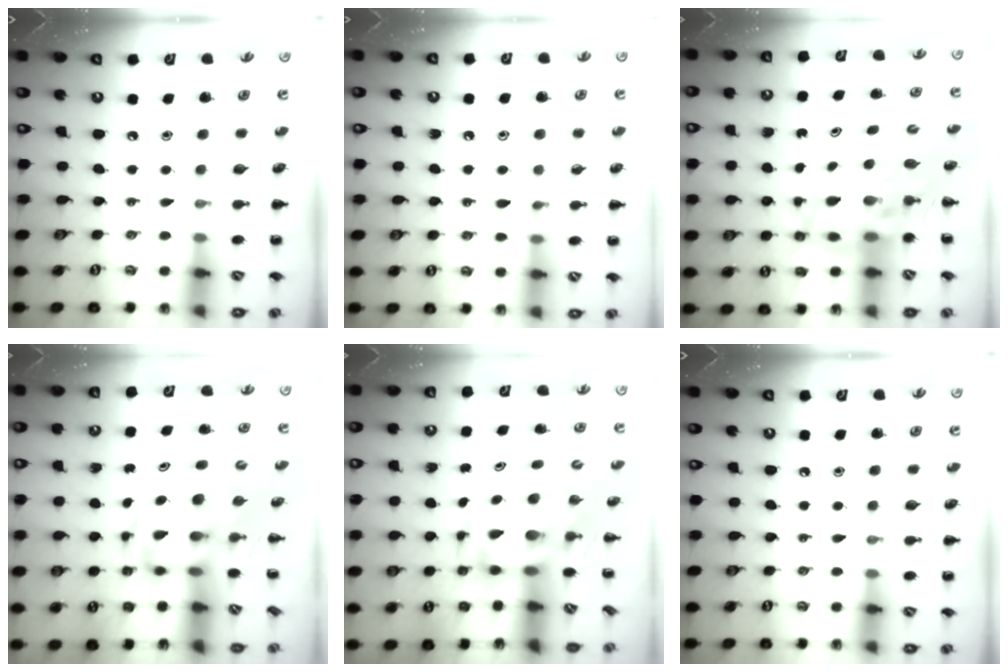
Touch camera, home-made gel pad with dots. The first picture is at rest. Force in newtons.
{"total": 7.1, "press": 7.1, "slide": 0.5}
{"total": 7.9, "press": 7.8, "slide": 1.7}
{"total": 2.8, "press": 2.8, "slide": 0.5}
{"total": 3.7, "press": 3.6, "slide": 0.7}
{"total": 0.0}